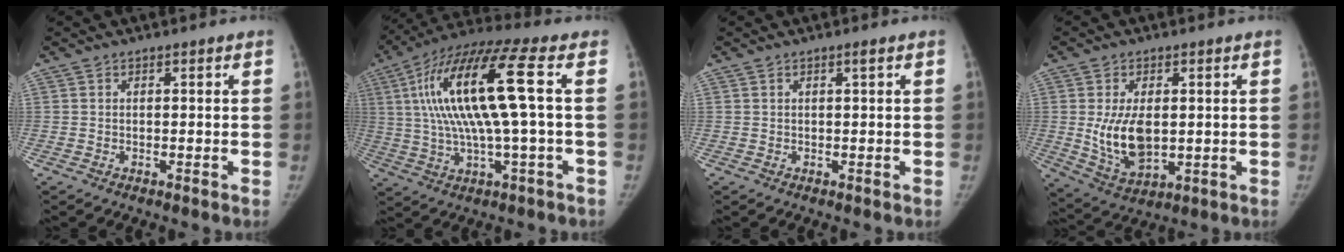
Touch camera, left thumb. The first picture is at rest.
{"total": 19.5, "force": [2.9, 3.3, 19.0], "torque": [-0.396, 0.028, 0.049]}
{"total": 0.6, "force": [0.3, 0.0, 0.5], "torque": [-0.010, 0.001, 0.005]}
{"total": 10.5, "force": [0.3, 6.0, 8.6], "torque": [-0.146, -0.013, 0.023]}